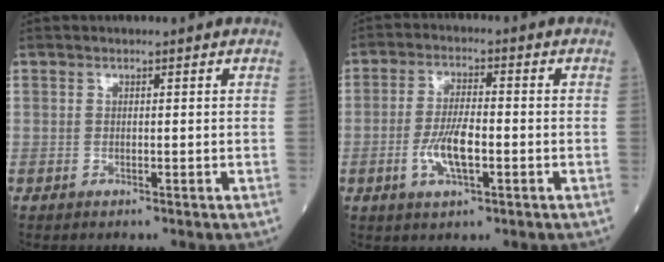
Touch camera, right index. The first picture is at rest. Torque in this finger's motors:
{"motor_torque": [0.30, -0.24, 0.31, 0.06]}